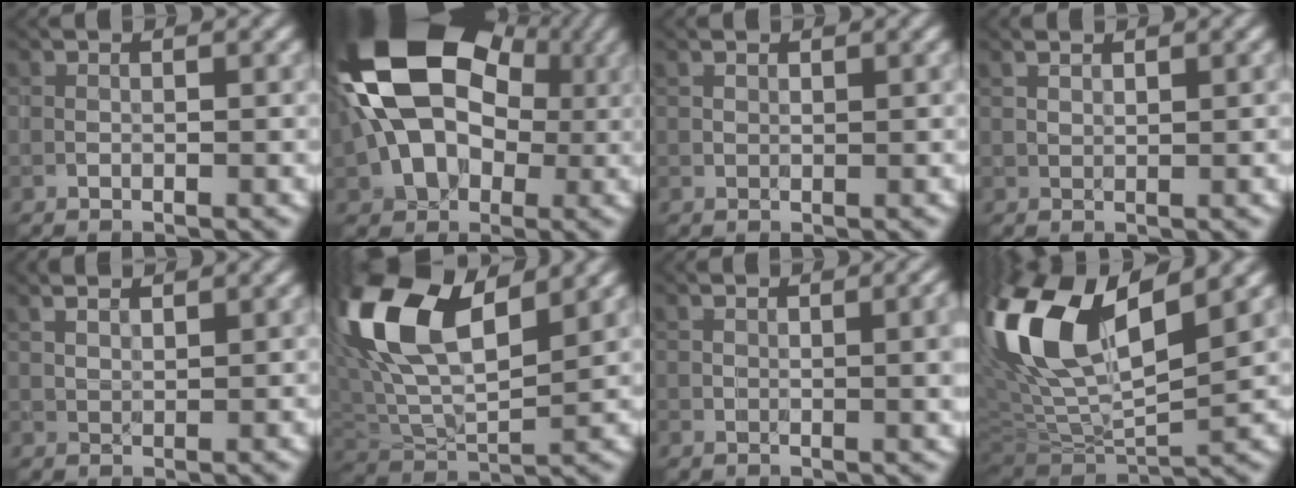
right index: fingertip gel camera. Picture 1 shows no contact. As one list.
[{"total": 17.7, "force": [2.0, 12.4, 12.5], "torque": [-0.185, 0.025, 0.003]}, {"total": 0.5, "force": [0.5, -0.1, -0.2], "torque": [0.001, -0.001, 0.009]}, {"total": 1.4, "force": [1.1, 0.3, 0.7], "torque": [-0.018, 0.003, 0.024]}, {"total": 2.2, "force": [2.0, 0.6, 0.9], "torque": [-0.022, 0.004, 0.027]}, {"total": 12.8, "force": [5.2, 5.9, 10.0], "torque": [-0.215, 0.018, 0.095]}, {"total": 4.3, "force": [1.0, 1.7, 3.8], "torque": [-0.049, -0.003, 0.022]}, {"total": 15.3, "force": [5.1, 6.5, 12.8], "torque": [-0.286, 0.024, 0.088]}]